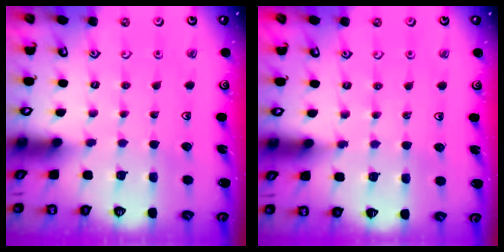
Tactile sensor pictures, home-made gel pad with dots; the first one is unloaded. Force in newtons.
{"total": 5.3, "press": 5.1, "slide": 1.3}